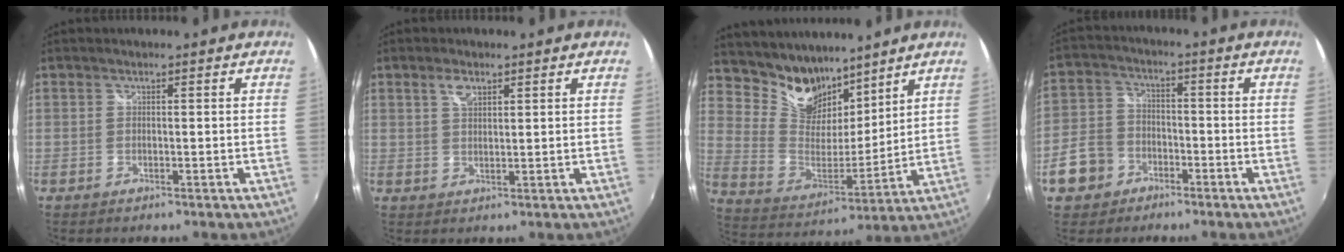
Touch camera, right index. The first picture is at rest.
{"total": 3.0, "force": [1.7, 1.4, 2.0], "torque": [-0.034, 0.003, 0.030]}
{"total": 15.1, "force": [11.4, 8.4, 5.2], "torque": [-0.129, 0.010, 0.218]}
{"total": 9.1, "force": [-4.6, 7.3, 3.0], "torque": [-0.085, 0.020, -0.082]}